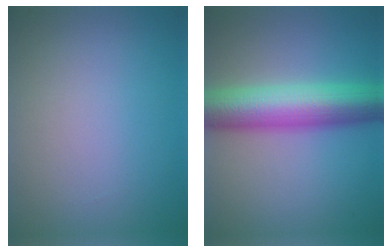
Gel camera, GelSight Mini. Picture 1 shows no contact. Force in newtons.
{"total": 9.3, "press": 9.3, "slide": 0.1}